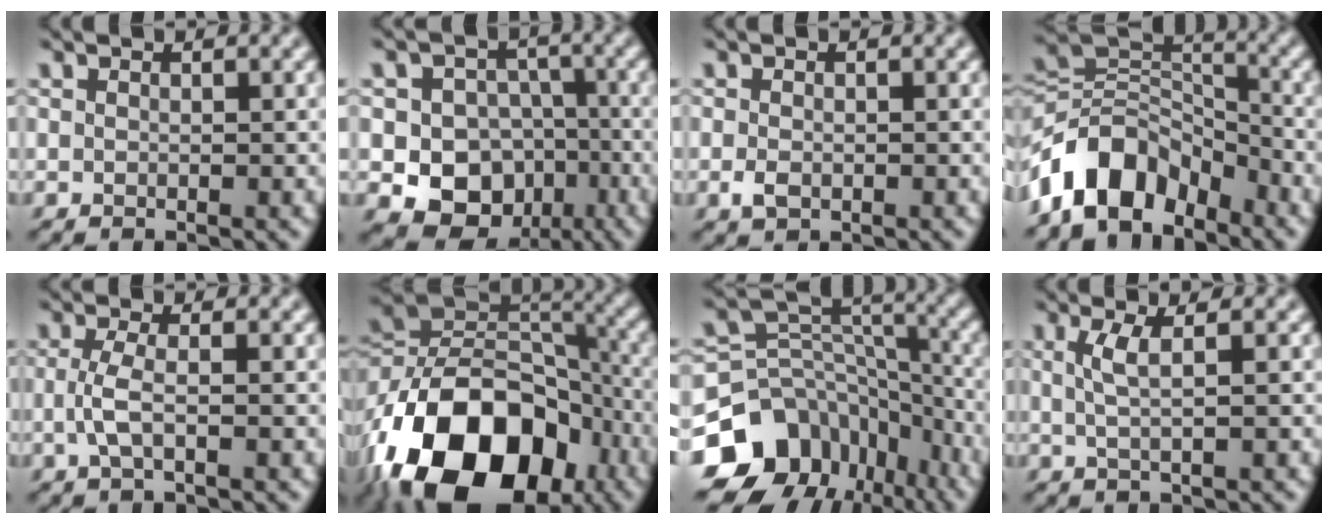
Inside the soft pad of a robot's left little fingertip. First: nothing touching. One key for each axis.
{"total": 10.6, "fx": -4.0, "fy": 9.1, "fz": 3.6, "tx": -0.046, "ty": -0.004, "tz": -0.078}
{"total": 1.6, "fx": -0.6, "fy": 1.1, "fz": 1.0, "tx": -0.023, "ty": -0.001, "tz": -0.013}
{"total": 8.7, "fx": -5.7, "fy": 4.9, "fz": 4.4, "tx": -0.066, "ty": 0.012, "tz": -0.119}
{"total": 2.3, "fx": -0.6, "fy": 0.5, "fz": 2.1, "tx": -0.054, "ty": 0.001, "tz": -0.014}
{"total": 19.9, "fx": -10.7, "fy": 12.6, "fz": 11.1, "tx": -0.203, "ty": -0.005, "tz": -0.176}
{"total": 15.1, "fx": -9.1, "fy": 11.1, "fz": 4.7, "tx": -0.132, "ty": 0.004, "tz": -0.125}
{"total": 2.2, "fx": 0.4, "fy": 0.3, "fz": 2.2, "tx": -0.046, "ty": 0.002, "tz": 0.007}